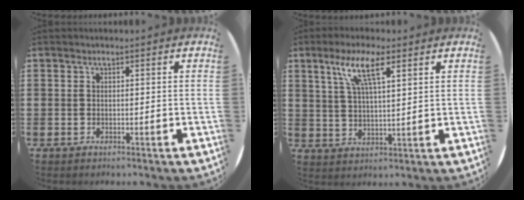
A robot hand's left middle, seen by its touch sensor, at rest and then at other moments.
{"total": 7.3, "force": [4.2, 1.7, 5.7], "torque": [-0.125, 0.010, 0.071]}